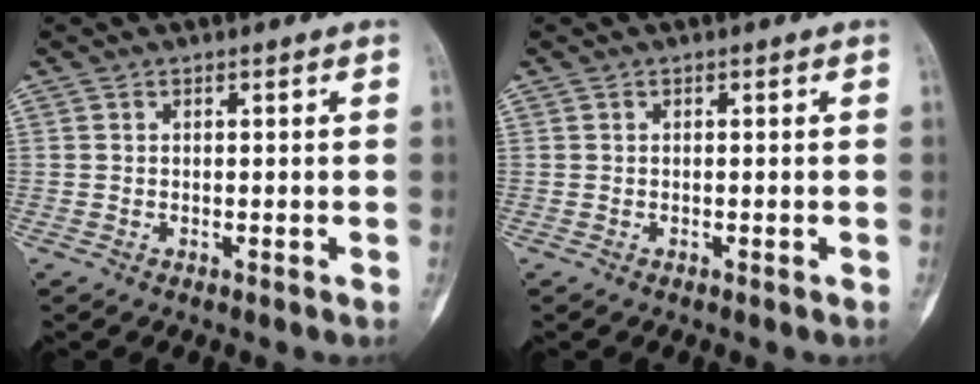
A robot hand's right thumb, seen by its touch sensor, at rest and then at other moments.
{"total": 0.0}